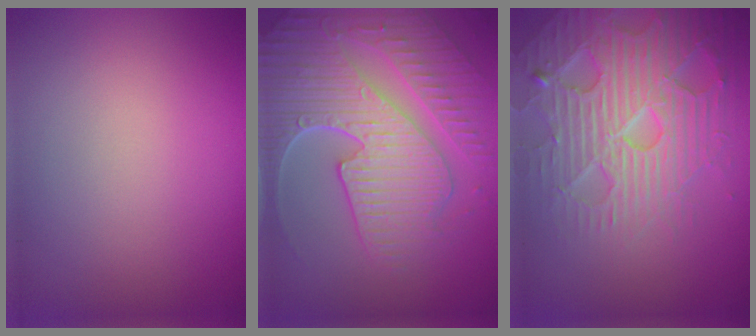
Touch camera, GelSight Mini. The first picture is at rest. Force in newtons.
{"total": 10.0, "press": 6.6, "slide": 7.5}
{"total": 7.0, "press": 6.9, "slide": 1.4}